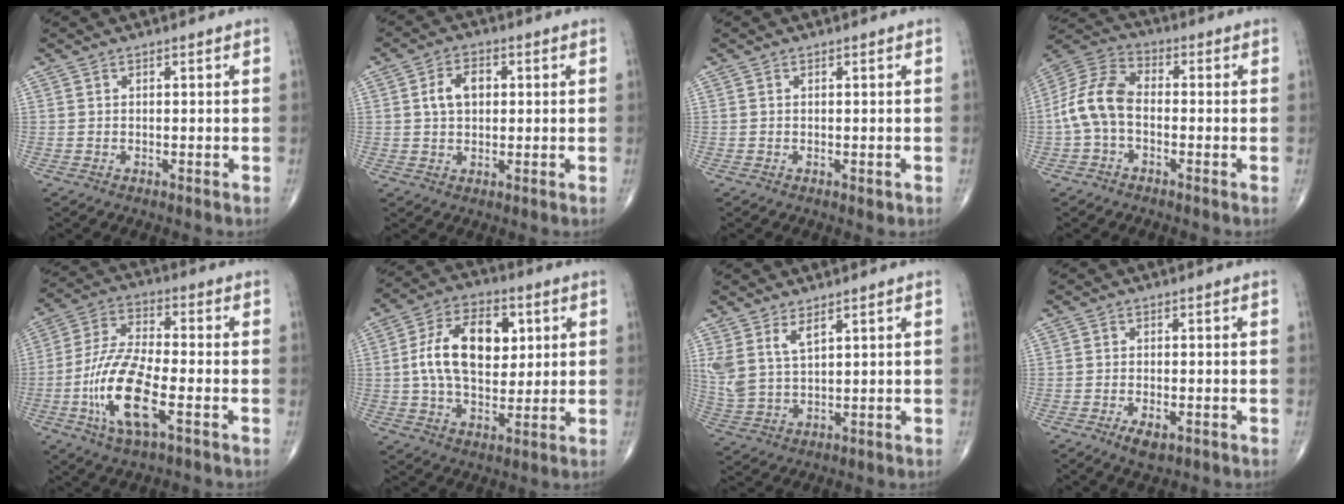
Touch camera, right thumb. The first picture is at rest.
{"total": 5.6, "force": [1.0, 3.7, 4.1], "torque": [-0.068, 0.009, 0.015]}
{"total": 0.7, "force": [-0.2, 0.4, 0.6], "torque": [-0.002, 0.000, -0.002]}
{"total": 10.3, "force": [-1.6, 6.4, 7.9], "torque": [-0.160, 0.032, -0.044]}
{"total": 14.4, "force": [-4.7, 4.9, 12.8], "torque": [-0.265, 0.016, -0.089]}
{"total": 15.6, "force": [2.8, 9.5, 12.1], "torque": [-0.186, 0.005, 0.045]}
{"total": 6.2, "force": [3.6, 2.6, 4.4], "torque": [-0.093, -0.017, 0.084]}
{"total": 3.2, "force": [-1.5, 1.4, 2.4], "torque": [-0.040, 0.000, -0.024]}